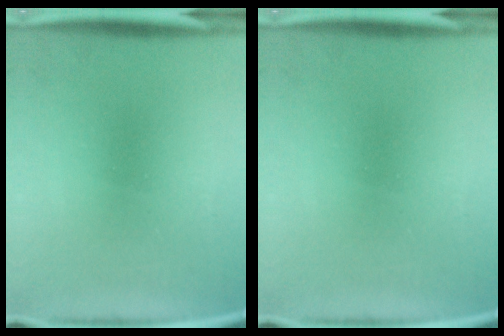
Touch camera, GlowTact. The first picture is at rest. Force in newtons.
{"total": 0.0}